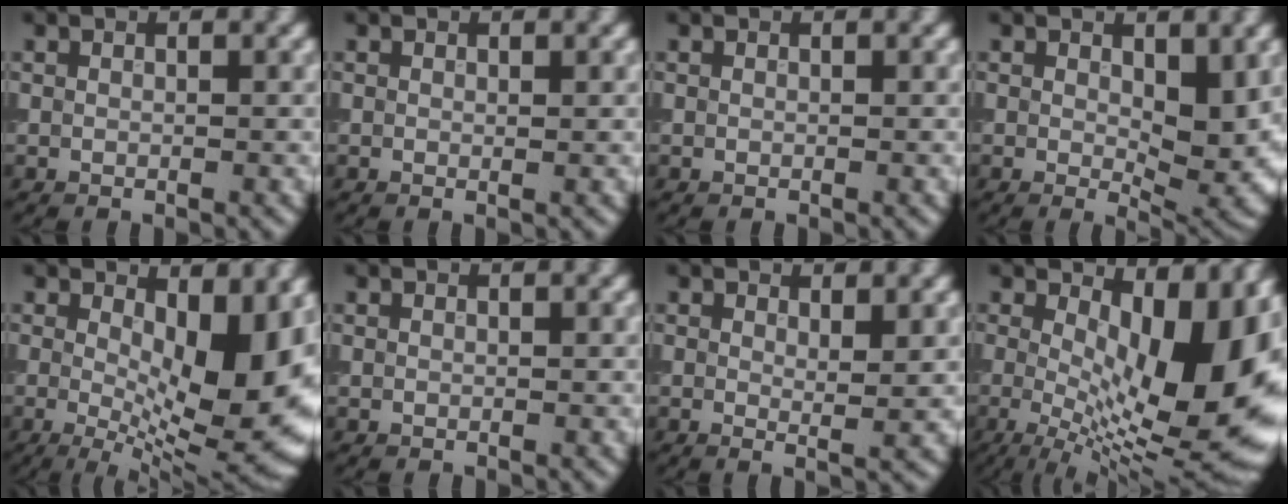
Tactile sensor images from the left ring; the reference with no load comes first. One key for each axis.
{"total": 0.0}
{"total": 0.0}
{"total": 5.6, "fx": 0.9, "fy": 2.6, "fz": 4.9, "tx": -0.071, "ty": -0.014, "tz": 0.020}
{"total": 12.2, "fx": 0.5, "fy": 4.6, "fz": 11.3, "tx": -0.144, "ty": -0.006, "tz": 0.003}
{"total": 0.0}
{"total": 1.8, "fx": 0.7, "fy": 0.3, "fz": 1.6, "tx": -0.021, "ty": -0.007, "tz": 0.011}
{"total": 15.1, "fx": 1.2, "fy": 6.6, "fz": 13.5, "tx": -0.167, "ty": 0.000, "tz": 0.019}